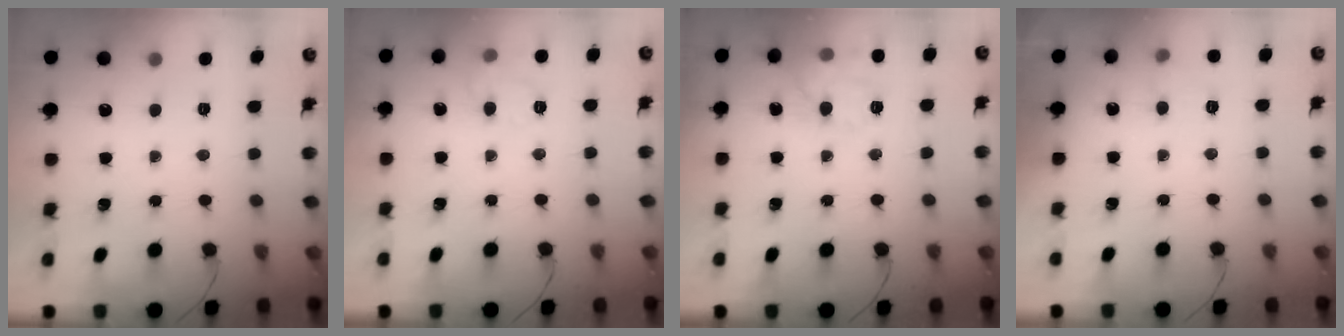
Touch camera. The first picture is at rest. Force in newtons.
{"total": 8.5, "press": 8.4, "slide": 0.8}
{"total": 11.3, "press": 11.3, "slide": 0.6}
{"total": 5.1, "press": 4.7, "slide": 2.0}